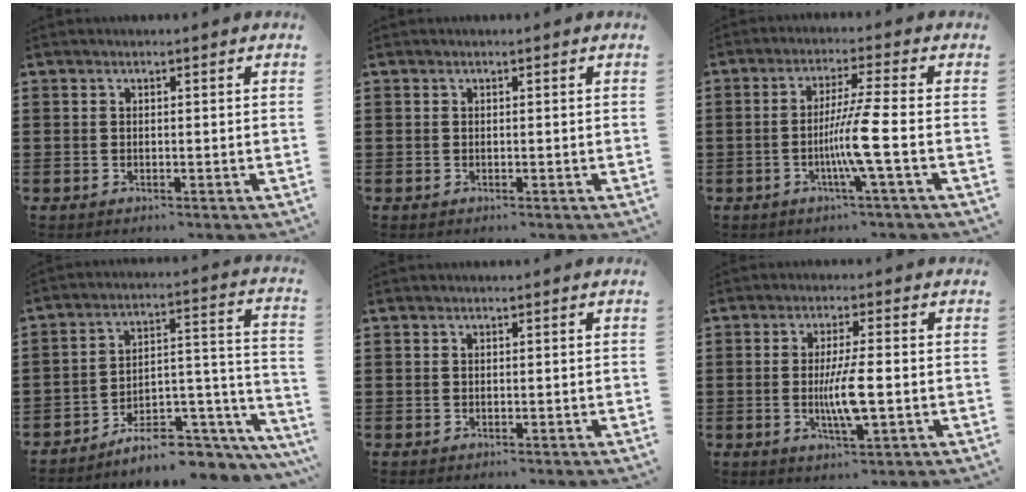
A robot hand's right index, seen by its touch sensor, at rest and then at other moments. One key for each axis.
{"total": 0.0}
{"total": 6.9, "fx": -2.1, "fy": -1.2, "fz": 6.5, "tx": -0.117, "ty": -0.014, "tz": -0.043}
{"total": 7.3, "fx": -6.1, "fy": 2.6, "fz": 3.0, "tx": -0.042, "ty": 0.013, "tz": -0.109}
{"total": 0.0}
{"total": 6.2, "fx": -0.8, "fy": 0.9, "fz": 6.1, "tx": -0.118, "ty": -0.009, "tz": -0.019}